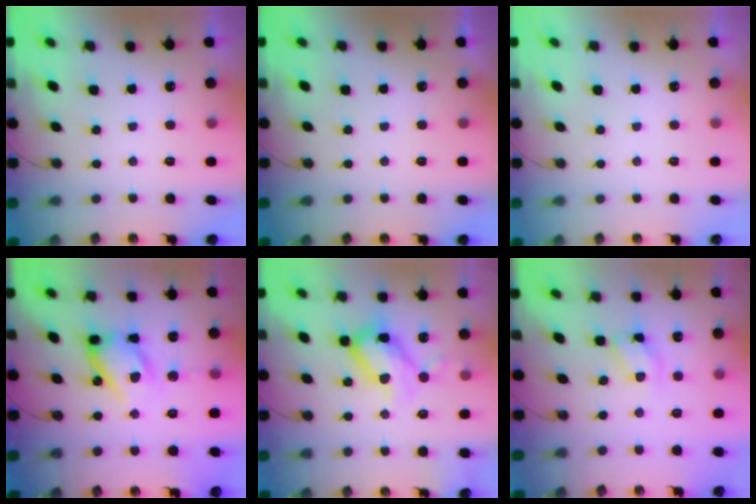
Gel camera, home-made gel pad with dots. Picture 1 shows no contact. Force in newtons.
{"total": 0.0}
{"total": 0.0}
{"total": 14.5, "press": 14.5, "slide": 0.7}
{"total": 17.9, "press": 17.8, "slide": 1.5}
{"total": 12.3, "press": 12.3, "slide": 0.9}